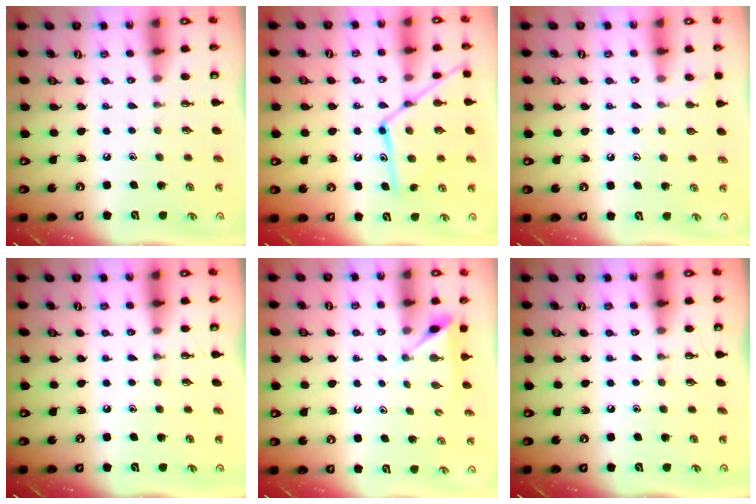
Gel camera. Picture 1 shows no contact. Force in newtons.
{"total": 14.2, "press": 14.1, "slide": 0.9}
{"total": 7.1, "press": 7.0, "slide": 0.8}
{"total": 0.0}
{"total": 3.2, "press": 3.2, "slide": 0.4}
{"total": 0.0}